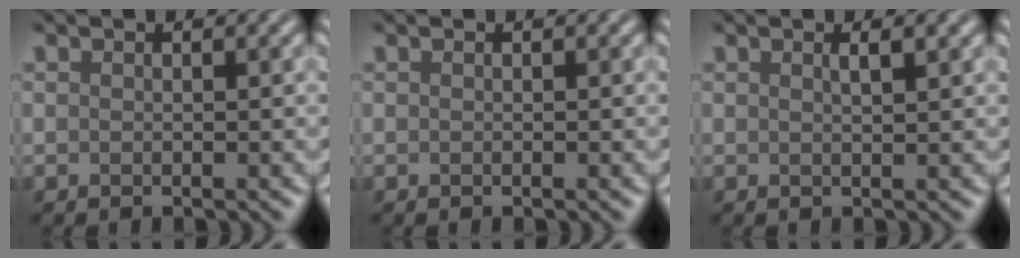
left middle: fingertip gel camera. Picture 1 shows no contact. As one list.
[{"total": 0.0}, {"total": 1.8, "force": [0.8, 0.7, 1.4], "torque": [-0.003, 0.005, -0.004]}]